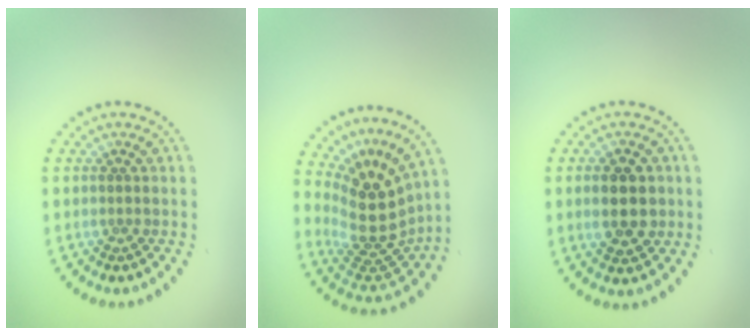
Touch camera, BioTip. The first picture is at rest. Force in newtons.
{"total": 5.3, "press": 3.9, "slide": 3.6}
{"total": 4.5, "press": 4.5, "slide": 0.1}